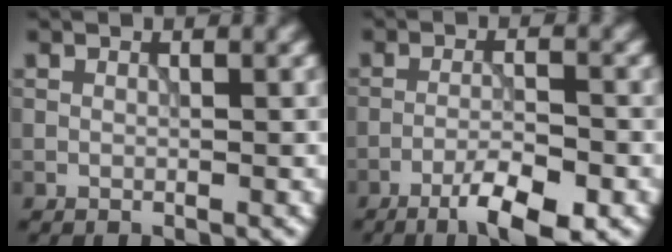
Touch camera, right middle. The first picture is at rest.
{"total": 5.0, "force": [-3.2, 0.9, 3.7], "torque": [-0.066, 0.003, -0.053]}